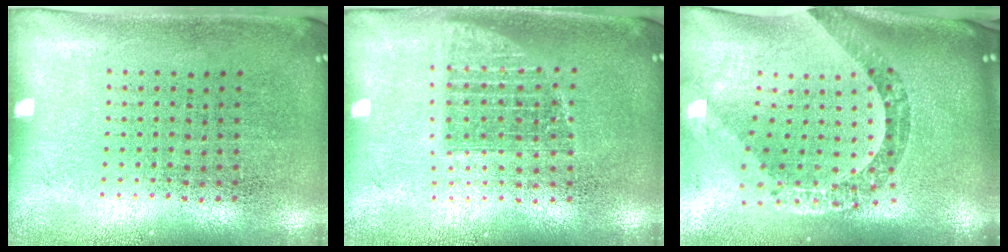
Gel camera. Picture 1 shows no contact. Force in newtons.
{"total": 1.3, "press": 1.1, "slide": 0.7}
{"total": 3.0, "press": 2.2, "slide": 2.0}